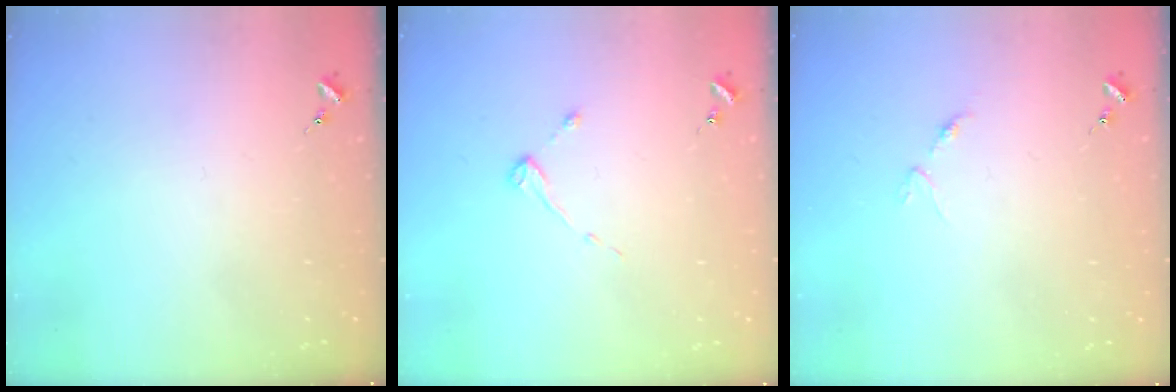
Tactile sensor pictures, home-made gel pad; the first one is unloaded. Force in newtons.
{"total": 2.6, "press": 2.6, "slide": 0.4}
{"total": 3.4, "press": 3.3, "slide": 0.5}